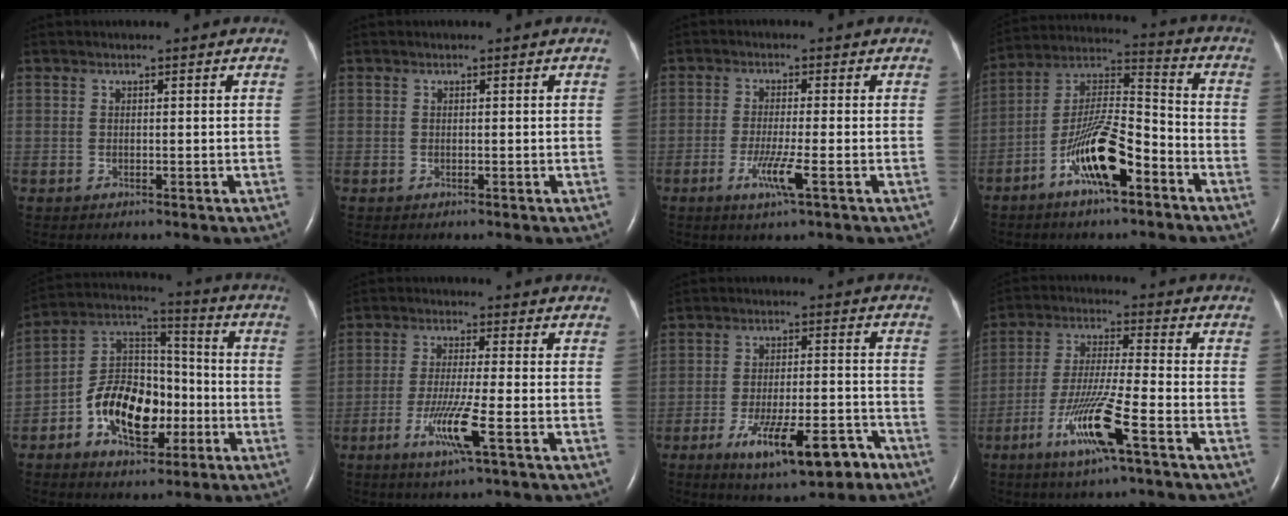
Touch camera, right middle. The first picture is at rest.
{"total": 0.0}
{"total": 4.5, "force": [-1.9, -0.4, 4.1], "torque": [-0.085, -0.013, -0.038]}
{"total": 13.1, "force": [-6.7, 2.9, 10.9], "torque": [-0.214, 0.007, -0.121]}
{"total": 13.5, "force": [-4.8, 7.5, 10.2], "torque": [-0.202, 0.026, -0.079]}
{"total": 7.1, "force": [-3.0, -0.6, 6.4], "torque": [-0.130, -0.020, -0.058]}
{"total": 11.6, "force": [-6.8, 2.9, 9.0], "torque": [-0.151, -0.004, -0.101]}
{"total": 11.0, "force": [-5.3, -0.2, 9.6], "torque": [-0.191, -0.017, -0.105]}